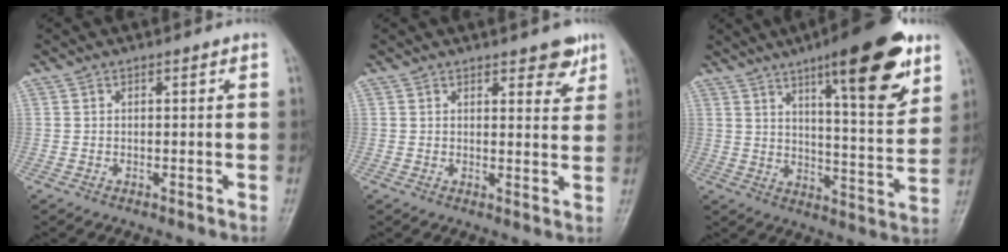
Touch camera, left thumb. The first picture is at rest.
{"total": 4.5, "force": [3.1, 1.8, 2.8], "torque": [-0.014, -0.018, 0.037]}
{"total": 19.2, "force": [11.0, 4.8, 15.0], "torque": [-0.182, -0.055, 0.162]}